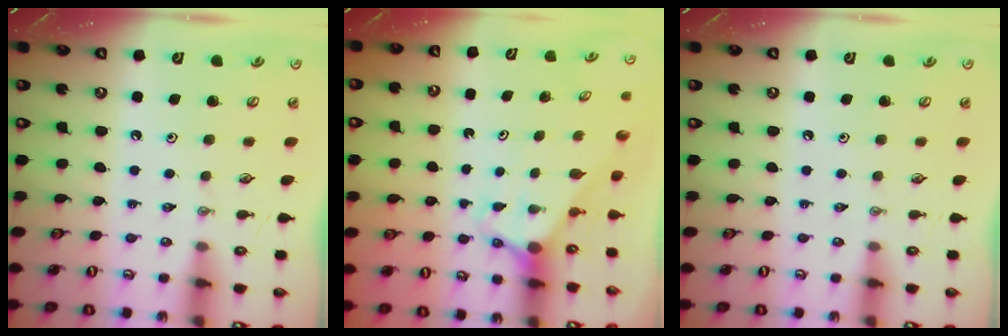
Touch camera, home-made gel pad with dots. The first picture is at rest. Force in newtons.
{"total": 2.7, "press": 2.7, "slide": 0.0}
{"total": 0.0}